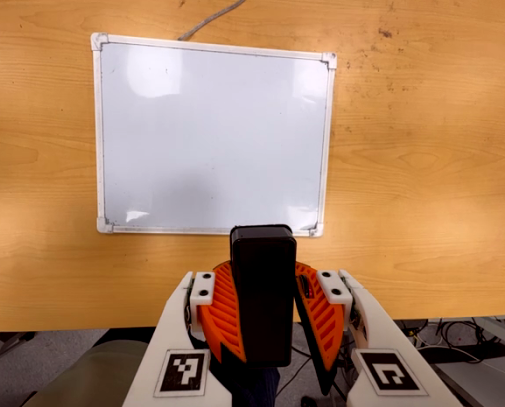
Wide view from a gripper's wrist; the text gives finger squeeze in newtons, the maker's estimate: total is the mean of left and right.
{"total": 10.4, "left": 10.3, "right": 10.6}